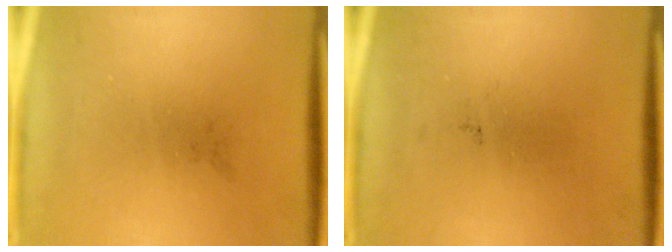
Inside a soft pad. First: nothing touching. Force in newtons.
{"total": 0.0}